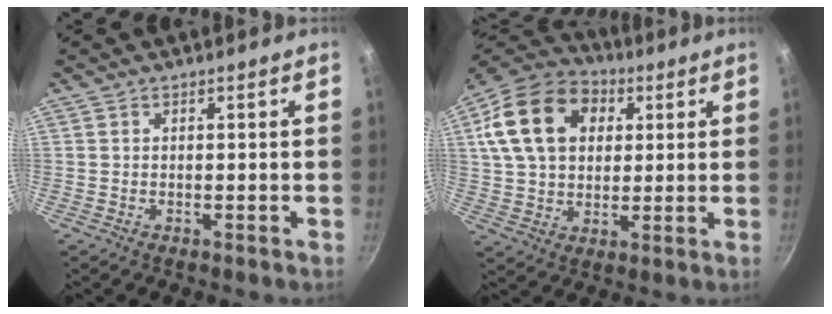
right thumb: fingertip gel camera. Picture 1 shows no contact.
{"total": 19.4, "force": [5.5, 14.0, 12.2], "torque": [-0.201, 0.015, 0.087]}